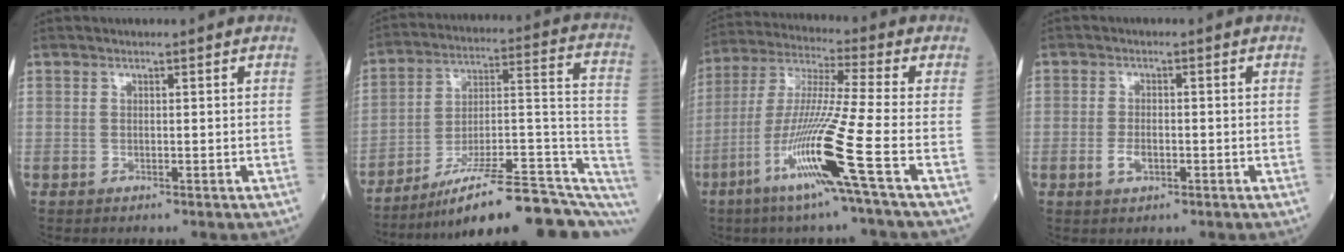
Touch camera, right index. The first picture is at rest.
{"total": 22.8, "force": [-15.6, 3.9, 16.2], "torque": [-0.163, 0.035, -0.235]}
{"total": 14.8, "force": [-6.1, -2.1, 13.3], "torque": [-0.271, -0.025, -0.122]}
{"total": 2.5, "force": [-0.9, 1.2, 1.9], "torque": [-0.037, 0.002, -0.014]}